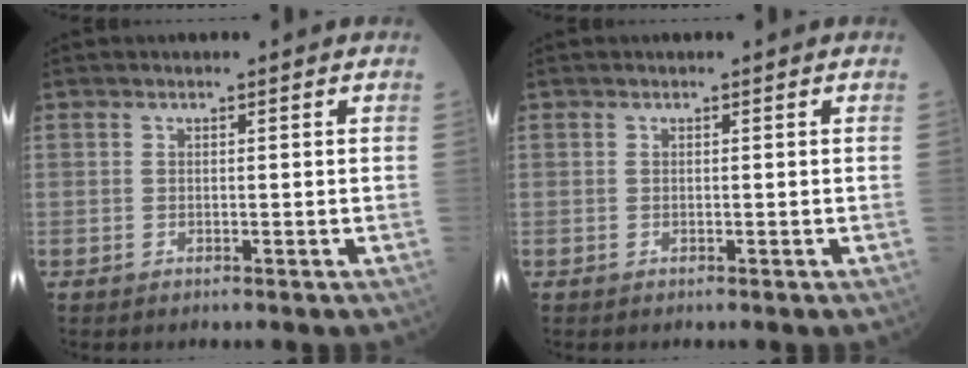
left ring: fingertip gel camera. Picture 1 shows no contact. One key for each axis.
{"total": 0.0}